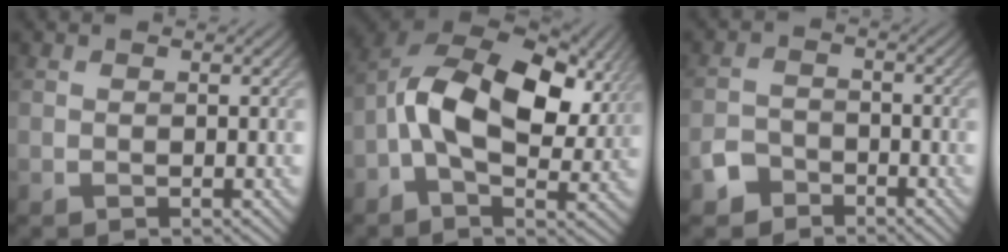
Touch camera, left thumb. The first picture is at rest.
{"total": 14.9, "force": [1.3, 8.6, 12.2], "torque": [-0.241, 0.013, 0.011]}
{"total": 3.4, "force": [-2.5, 2.1, 0.8], "torque": [-0.016, 0.000, -0.058]}